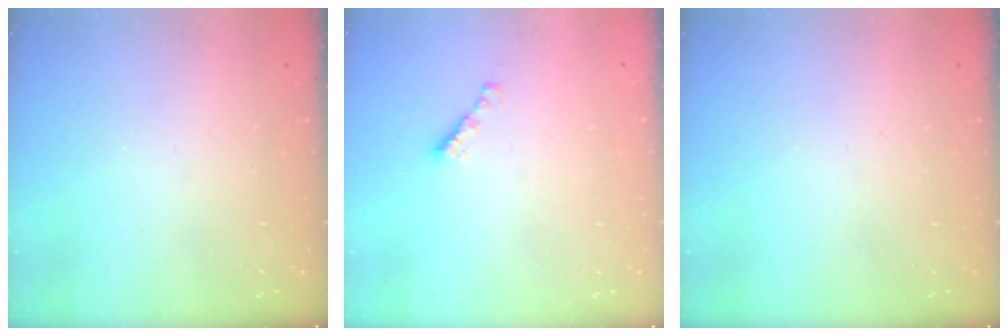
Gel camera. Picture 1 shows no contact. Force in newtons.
{"total": 2.3, "press": 2.2, "slide": 0.4}
{"total": 0.0}